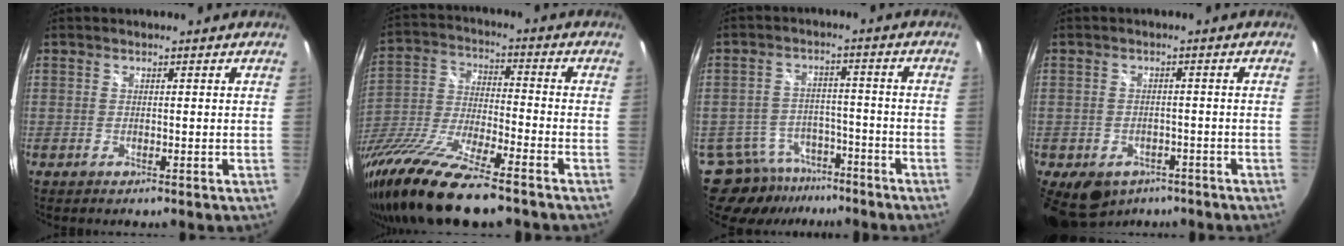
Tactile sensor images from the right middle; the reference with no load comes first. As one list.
[{"total": 21.6, "force": [-16.2, 3.4, 13.9], "torque": [-0.281, -0.052, -0.296]}, {"total": 10.9, "force": [-8.6, 6.0, 2.8], "torque": [-0.073, 0.011, -0.120]}, {"total": 10.3, "force": [-6.1, 7.1, 4.3], "torque": [-0.094, 0.002, -0.075]}]